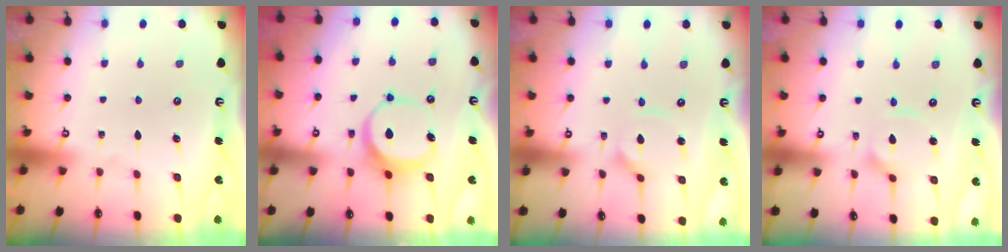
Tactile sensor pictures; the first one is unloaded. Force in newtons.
{"total": 7.7, "press": 7.7, "slide": 0.9}
{"total": 6.6, "press": 6.6, "slide": 0.5}
{"total": 7.0, "press": 7.0, "slide": 0.5}